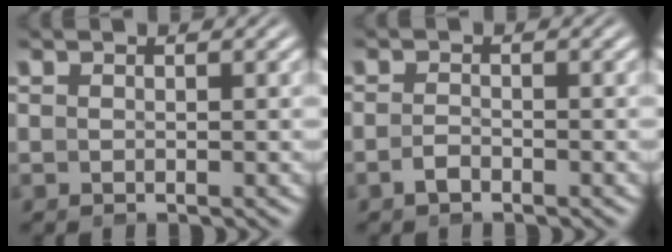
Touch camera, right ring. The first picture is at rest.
{"total": 1.3, "force": [-1.3, -0.2, 0.0], "torque": [0.002, -0.002, -0.025]}